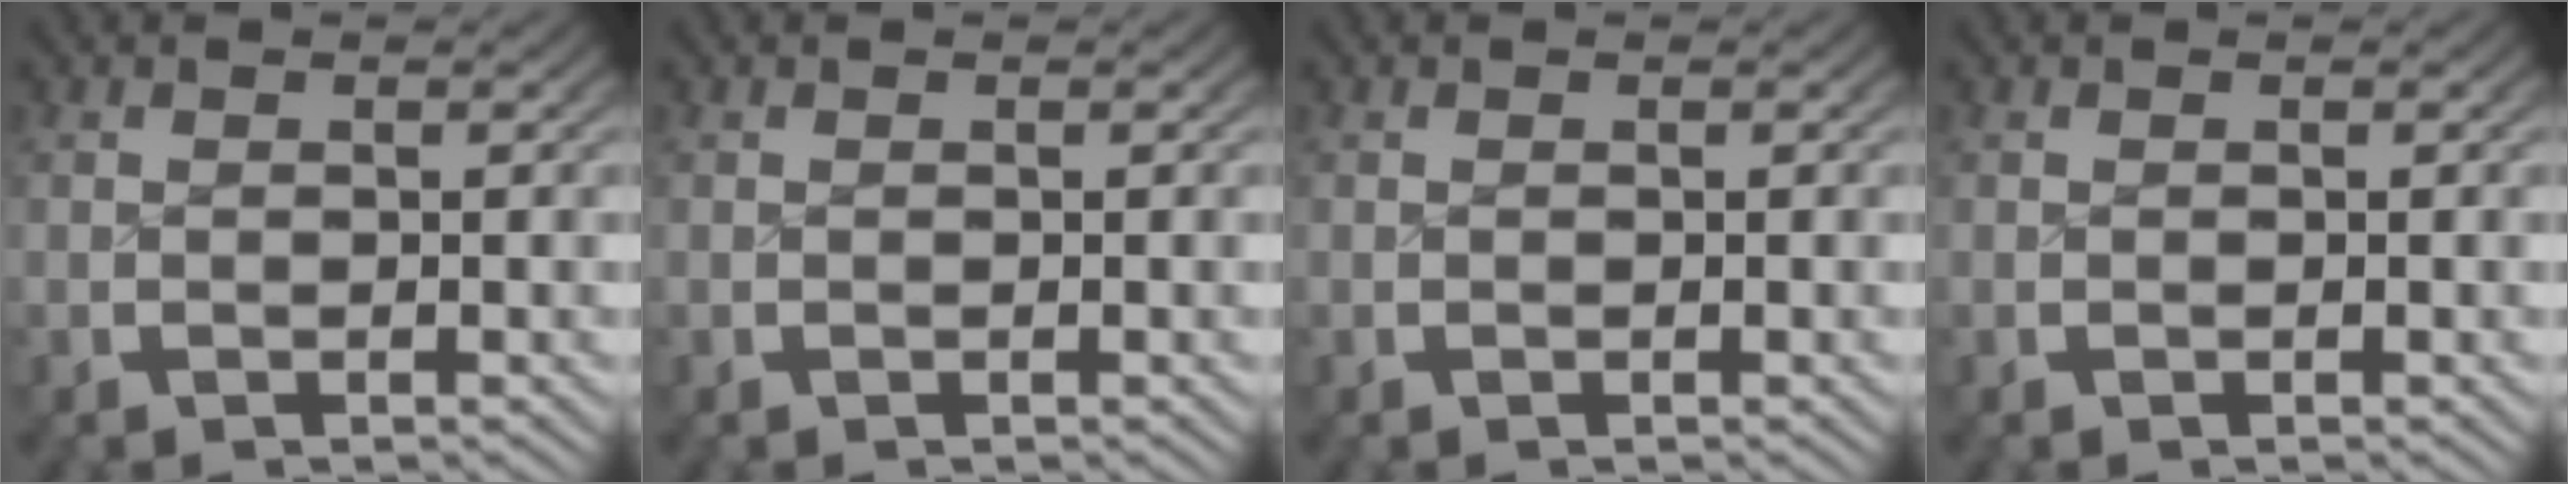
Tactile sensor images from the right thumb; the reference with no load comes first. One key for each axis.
{"total": 0.0}
{"total": 0.0}
{"total": 0.0}